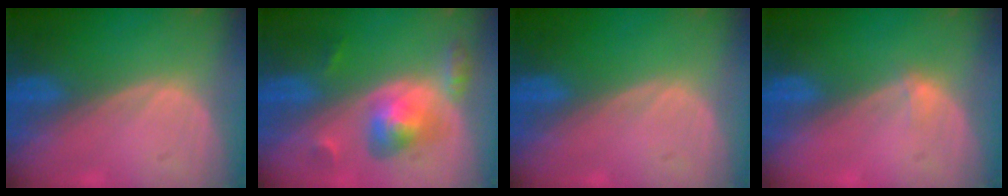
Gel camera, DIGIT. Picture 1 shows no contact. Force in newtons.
{"total": 5.9, "press": 5.5, "slide": 1.9}
{"total": 0.0}
{"total": 1.1, "press": 0.8, "slide": 0.7}